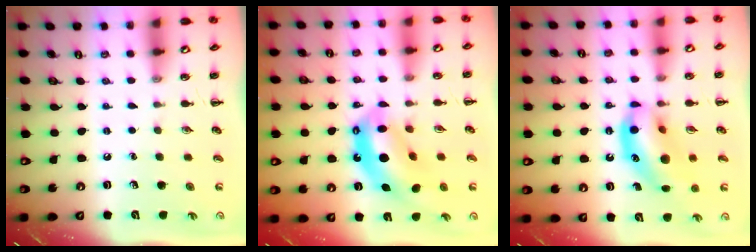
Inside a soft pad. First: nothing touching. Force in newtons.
{"total": 12.4, "press": 12.0, "slide": 3.2}
{"total": 15.2, "press": 14.8, "slide": 3.3}